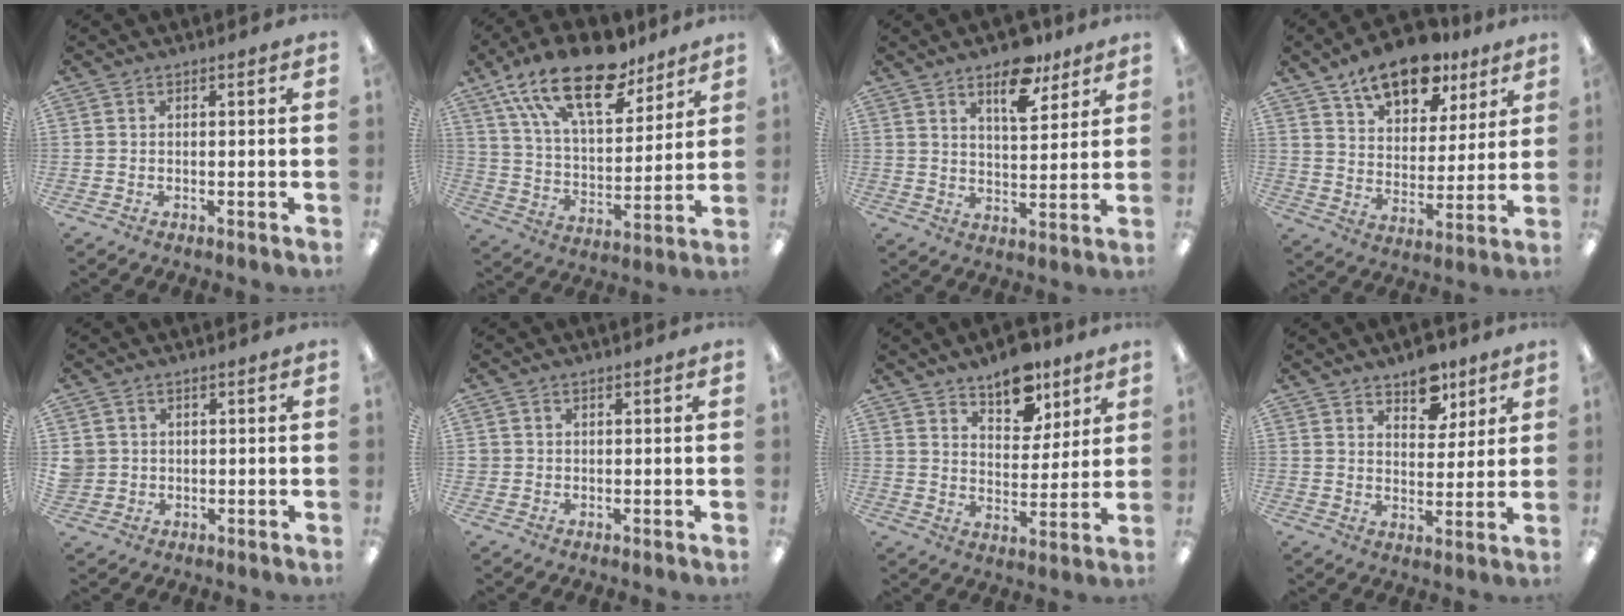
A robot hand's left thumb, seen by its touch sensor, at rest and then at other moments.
{"total": 22.2, "force": [15.1, 9.4, 13.3], "torque": [-0.232, -0.078, 0.267]}
{"total": 10.9, "force": [7.5, 4.5, 6.5], "torque": [-0.081, -0.041, 0.125]}
{"total": 15.0, "force": [11.5, 6.9, 6.7], "torque": [-0.106, -0.062, 0.203]}
{"total": 2.8, "force": [0.7, 2.7, 0.1], "torque": [-0.010, 0.004, 0.014]}
{"total": 1.1, "force": [0.2, 1.0, 0.2], "torque": [-0.004, 0.003, 0.004]}
{"total": 10.9, "force": [8.4, 5.6, 4.4], "torque": [-0.041, -0.052, 0.147]}
{"total": 8.4, "force": [6.4, 4.6, 3.0], "torque": [-0.025, -0.038, 0.110]}